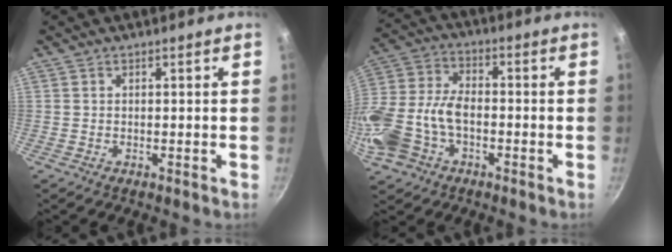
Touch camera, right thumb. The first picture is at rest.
{"total": 16.9, "force": [-4.8, 11.3, 11.5], "torque": [-0.256, 0.035, -0.100]}